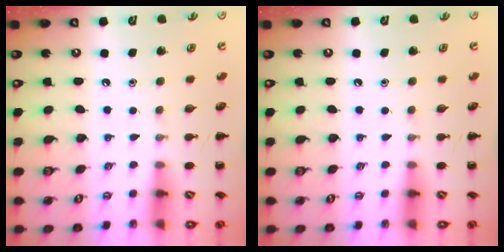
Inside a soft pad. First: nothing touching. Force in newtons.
{"total": 0.0}